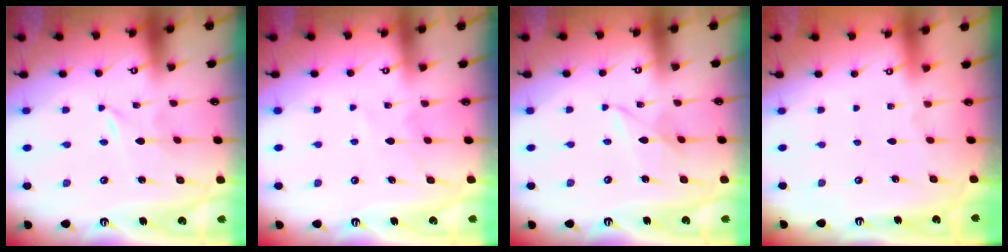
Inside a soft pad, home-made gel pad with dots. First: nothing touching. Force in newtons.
{"total": 4.6, "press": 4.5, "slide": 0.6}
{"total": 4.1, "press": 4.1, "slide": 0.4}
{"total": 0.0}